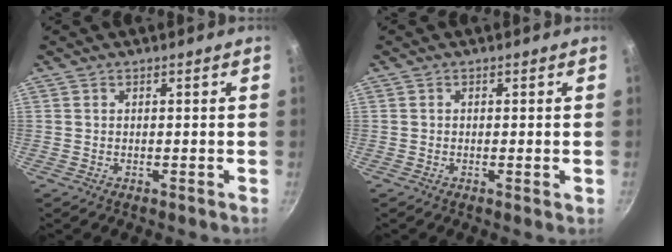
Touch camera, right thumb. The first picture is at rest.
{"total": 0.9, "force": [-0.2, 0.0, 0.8], "torque": [-0.014, -0.002, -0.005]}